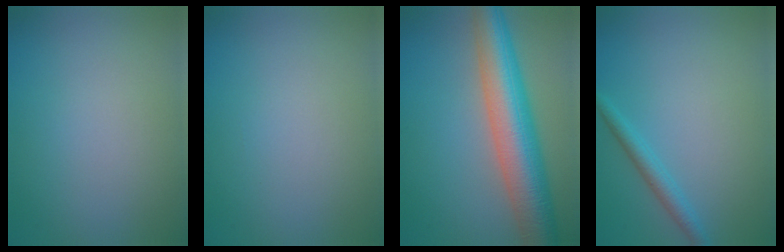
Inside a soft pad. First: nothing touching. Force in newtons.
{"total": 0.0}
{"total": 9.3, "press": 9.3, "slide": 0.4}
{"total": 1.9, "press": 1.9, "slide": 0.1}